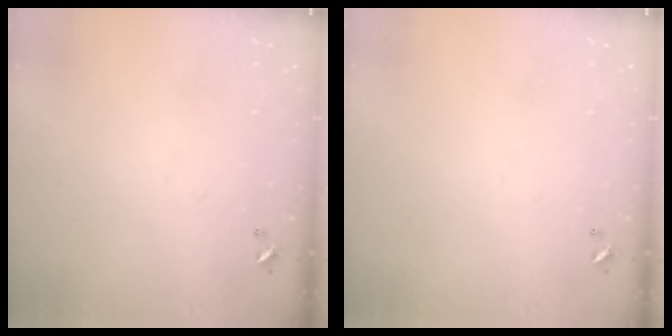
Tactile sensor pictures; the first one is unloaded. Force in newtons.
{"total": 0.0}